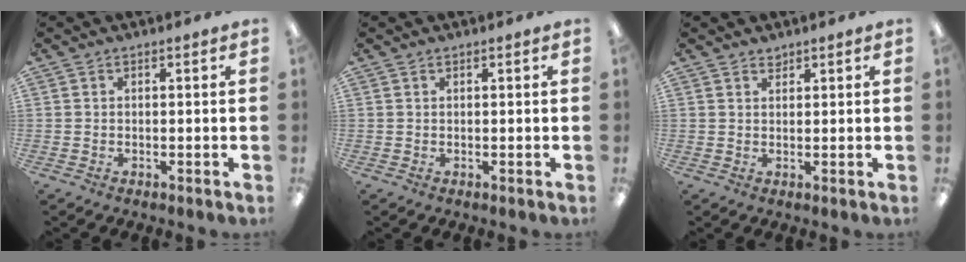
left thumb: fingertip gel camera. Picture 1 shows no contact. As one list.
[{"total": 0.5, "force": [0.5, 0.2, 0.1], "torque": [-0.003, 0.001, 0.008]}, {"total": 1.5, "force": [1.5, 0.5, 0.0], "torque": [0.007, -0.006, 0.027]}]